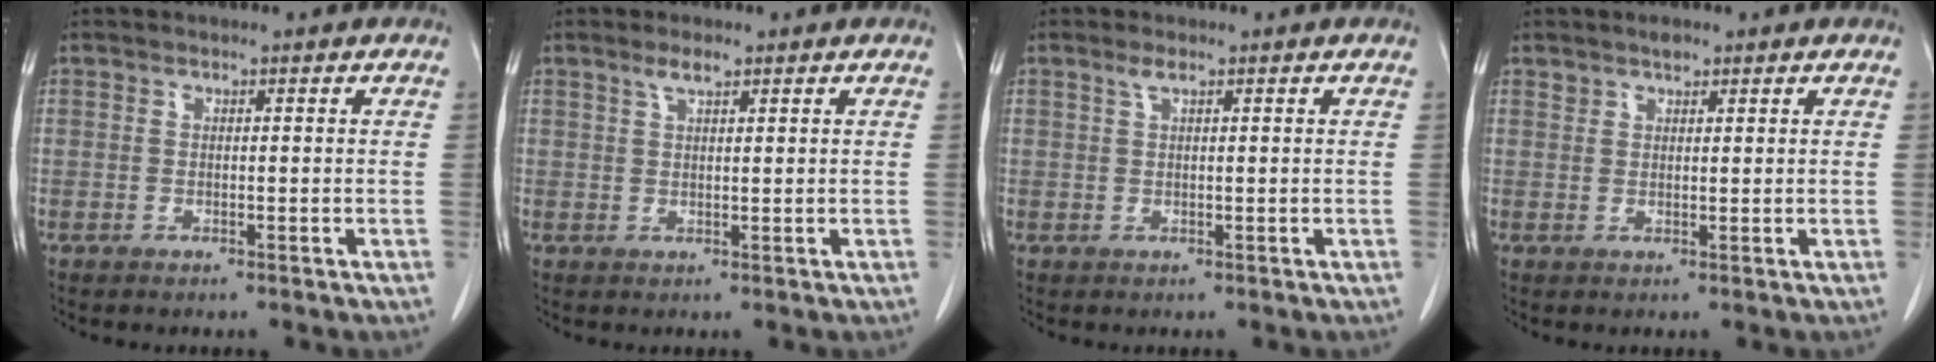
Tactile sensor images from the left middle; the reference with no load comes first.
{"total": 2.0, "force": [1.4, 0.4, 1.4], "torque": [-0.030, 0.003, 0.029]}
{"total": 1.1, "force": [0.7, 0.2, 0.8], "torque": [-0.020, 0.004, 0.016]}
{"total": 1.5, "force": [1.2, 0.6, 0.6], "torque": [-0.014, 0.002, 0.021]}